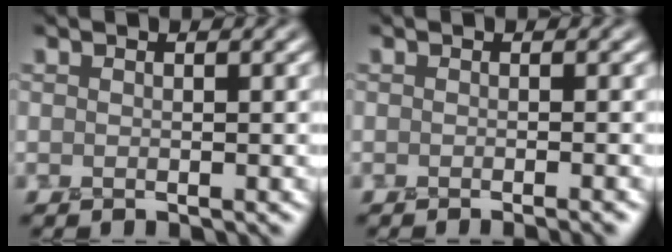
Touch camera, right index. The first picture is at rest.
{"total": 1.6, "force": [-0.8, 0.5, 1.4], "torque": [-0.003, -0.004, -0.010]}